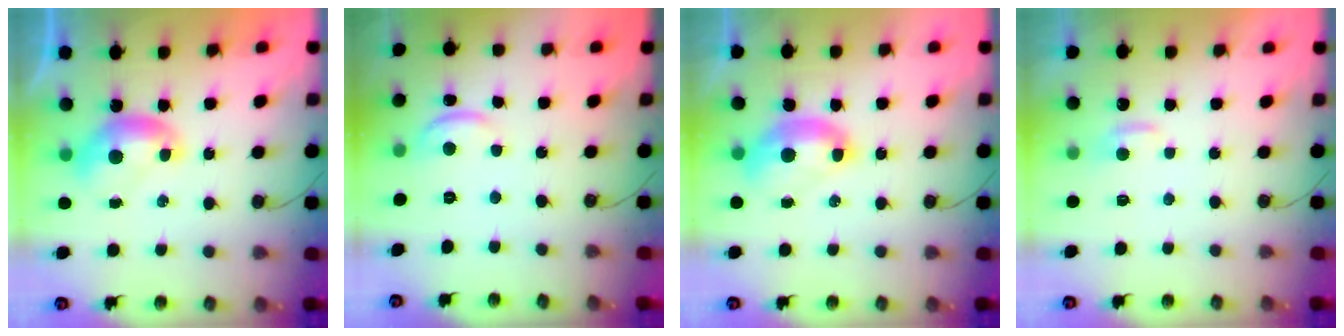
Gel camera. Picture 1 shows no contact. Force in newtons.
{"total": 2.0, "press": 2.0, "slide": 0.4}
{"total": 2.6, "press": 2.6, "slide": 0.6}
{"total": 1.1, "press": 1.1, "slide": 0.4}